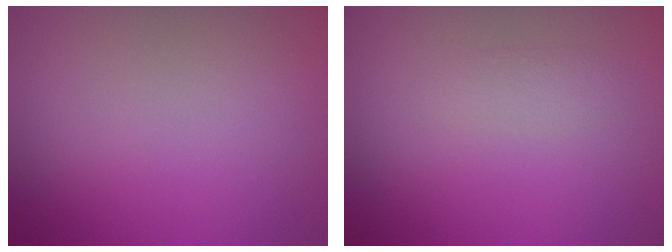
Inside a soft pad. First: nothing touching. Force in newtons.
{"total": 1.1, "press": 1.1, "slide": 0.1}